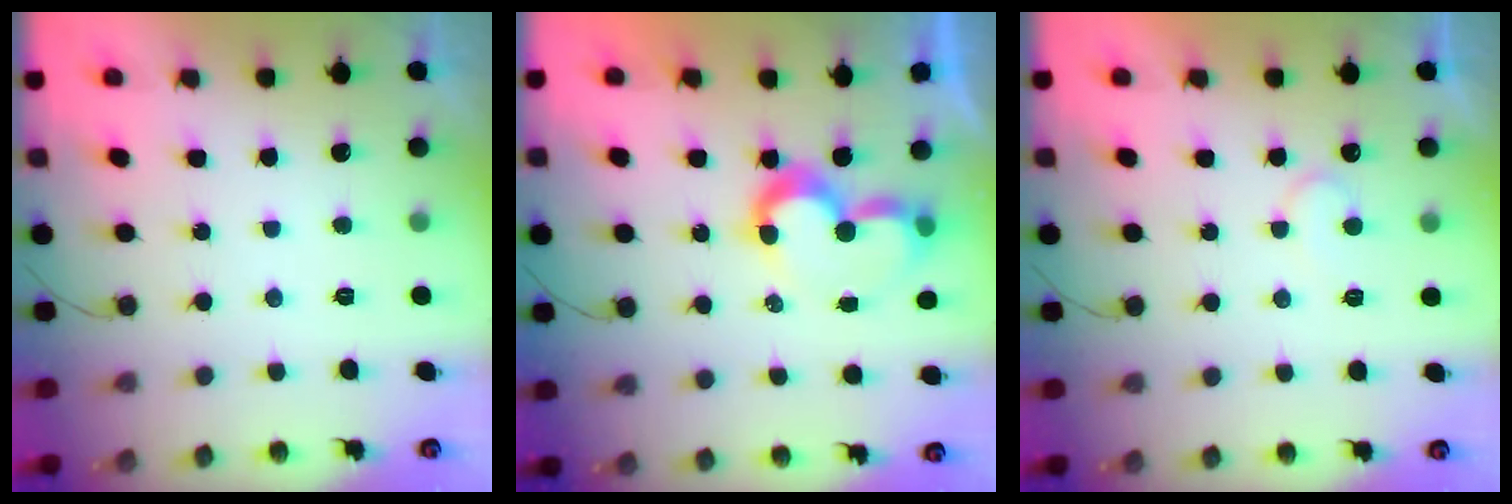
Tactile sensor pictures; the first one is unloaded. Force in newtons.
{"total": 7.9, "press": 7.9, "slide": 0.8}
{"total": 5.5, "press": 5.5, "slide": 0.4}